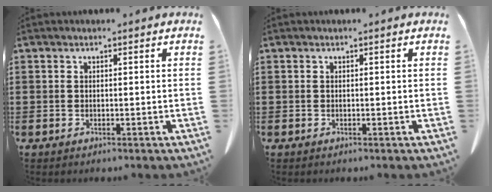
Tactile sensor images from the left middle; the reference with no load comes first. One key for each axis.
{"total": 0.0}